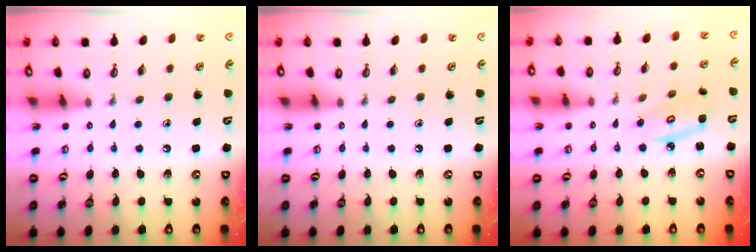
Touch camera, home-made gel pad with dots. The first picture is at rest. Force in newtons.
{"total": 0.0}
{"total": 4.2, "press": 4.2, "slide": 0.3}